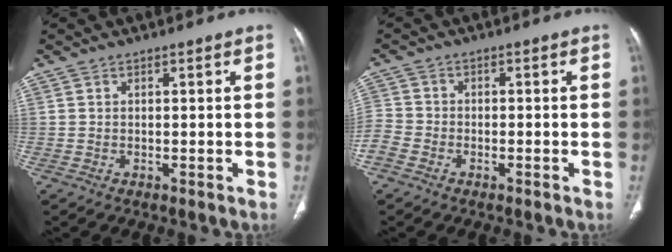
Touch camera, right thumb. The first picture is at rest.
{"total": 4.5, "force": [-2.9, 3.0, 1.7], "torque": [-0.042, 0.010, -0.062]}